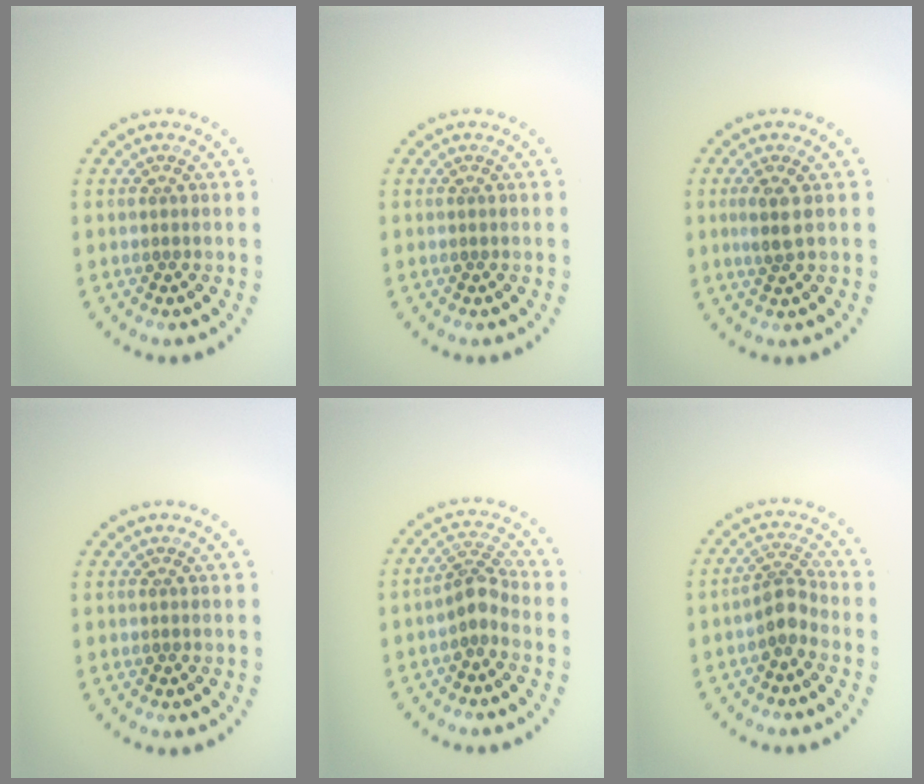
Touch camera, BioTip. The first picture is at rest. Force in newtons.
{"total": 0.0}
{"total": 1.7, "press": 1.5, "slide": 0.9}
{"total": 0.0}
{"total": 2.3, "press": 1.7, "slide": 1.5}
{"total": 2.4, "press": 1.9, "slide": 1.6}